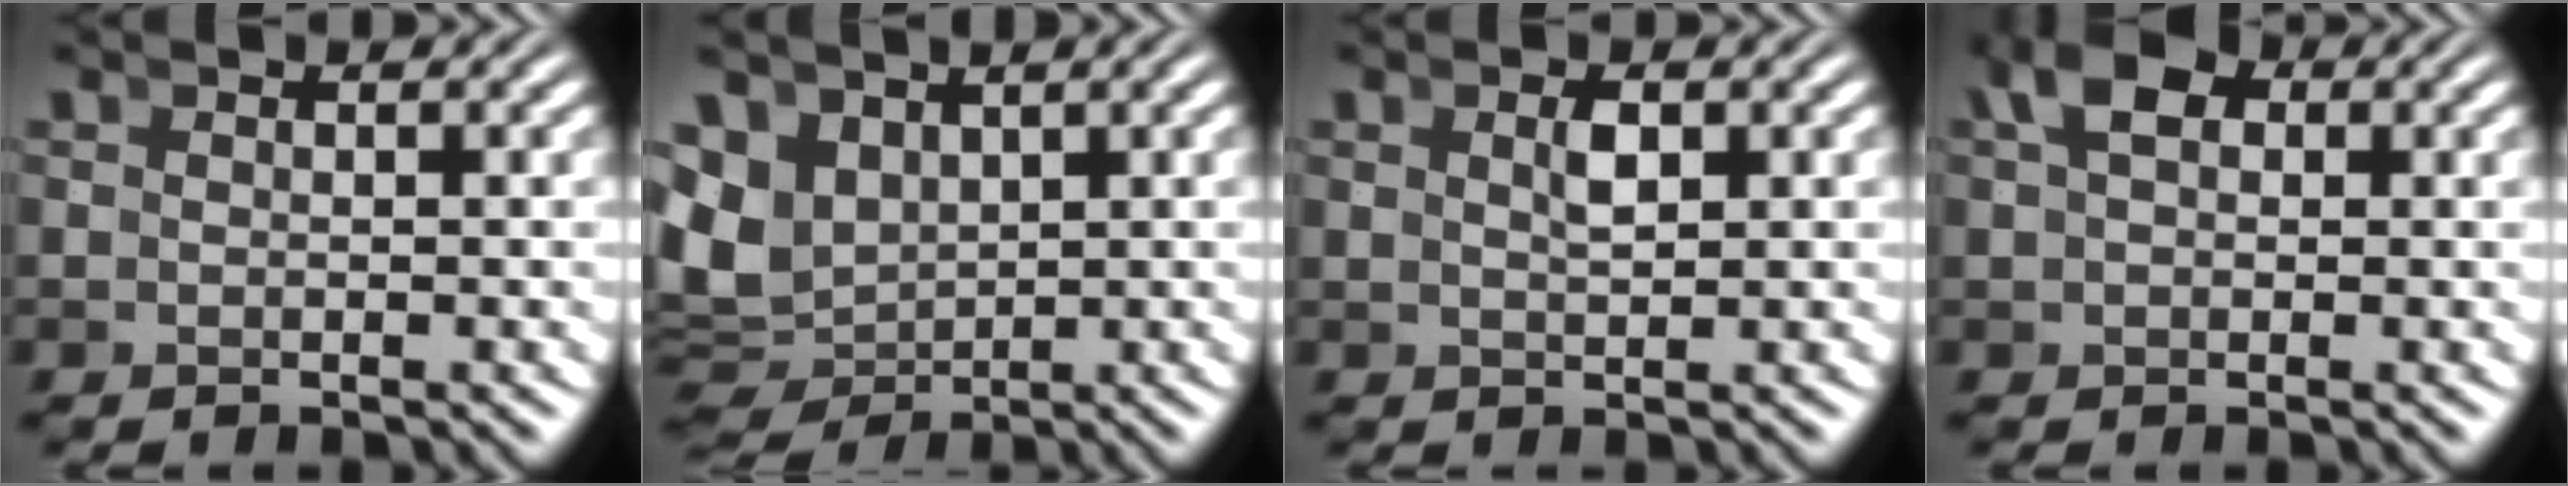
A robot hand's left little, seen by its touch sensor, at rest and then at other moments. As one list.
[{"total": 6.6, "force": [0.3, 5.9, 2.9], "torque": [-0.088, -0.035, 0.021]}, {"total": 1.1, "force": [0.4, -0.2, 1.0], "torque": [-0.010, -0.002, 0.014]}, {"total": 4.0, "force": [1.7, 2.4, 2.7], "torque": [-0.056, 0.005, 0.031]}]